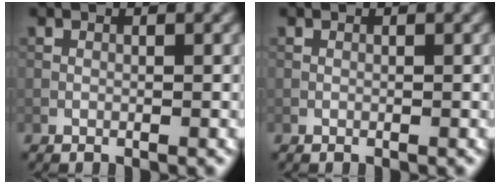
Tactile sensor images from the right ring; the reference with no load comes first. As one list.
[{"total": 0.0}]